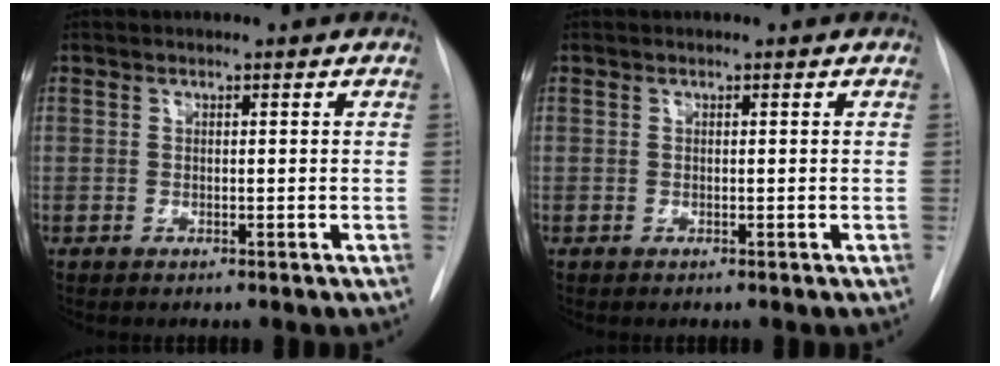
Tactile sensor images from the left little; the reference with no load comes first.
{"total": 0.0}